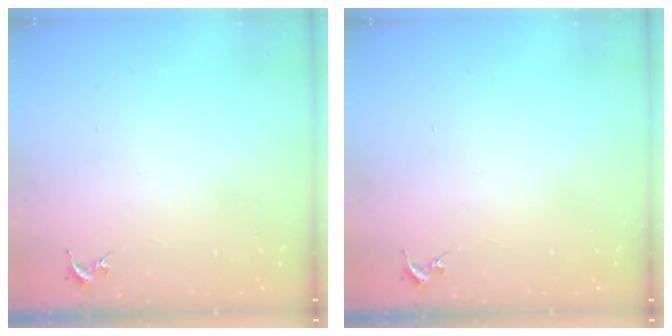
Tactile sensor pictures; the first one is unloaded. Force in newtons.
{"total": 0.0}